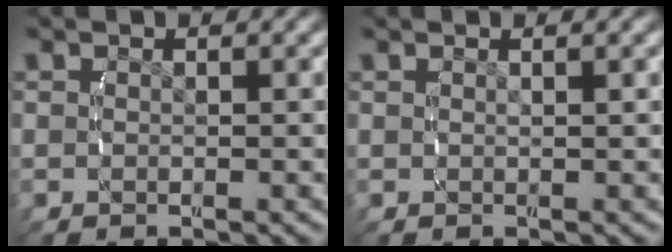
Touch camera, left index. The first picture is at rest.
{"total": 0.8, "force": [0.5, -0.6, 0.3], "torque": [-0.005, -0.001, 0.013]}